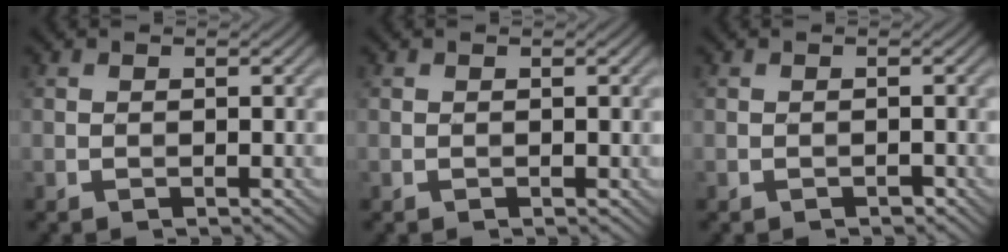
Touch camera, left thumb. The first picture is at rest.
{"total": 0.0}
{"total": 0.5, "force": [-0.5, 0.2, 0.1], "torque": [0.000, -0.001, -0.010]}